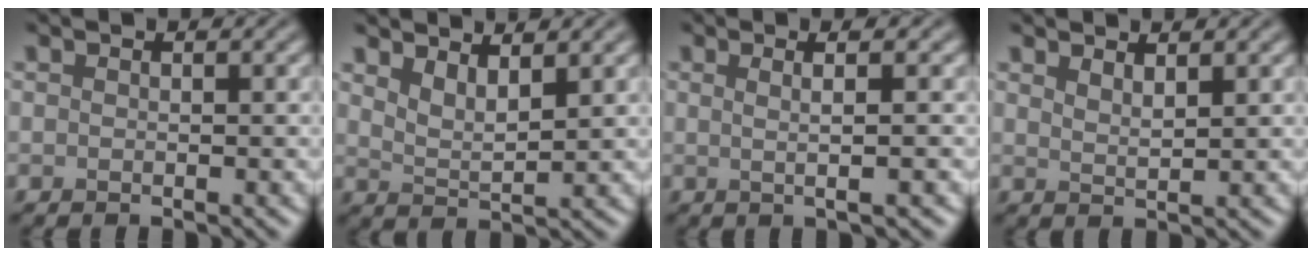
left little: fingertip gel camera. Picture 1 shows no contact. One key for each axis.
{"total": 2.8, "fx": 2.1, "fy": 0.7, "fz": 1.6, "tx": -0.028, "ty": -0.008, "tz": 0.041}
{"total": 3.8, "fx": 1.2, "fy": 1.3, "fz": 3.3, "tx": -0.035, "ty": 0.012, "tz": -0.010}
{"total": 1.7, "fx": 1.4, "fy": 0.3, "fz": 0.8, "tx": -0.014, "ty": -0.002, "tz": 0.025}